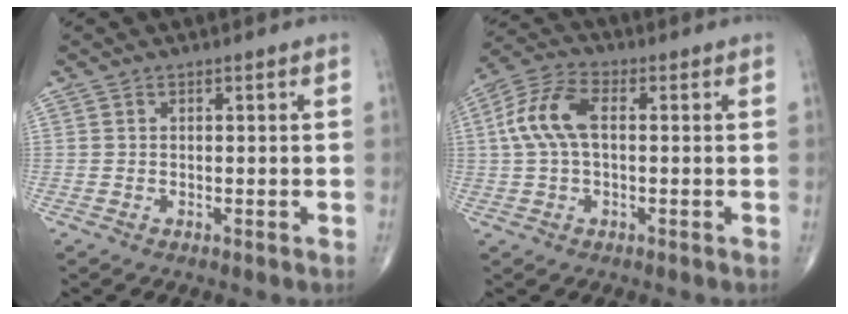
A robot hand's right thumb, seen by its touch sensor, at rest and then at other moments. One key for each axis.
{"total": 9.4, "fx": 0.9, "fy": 5.0, "fz": 7.8, "tx": -0.175, "ty": 0.027, "tz": 0.012}